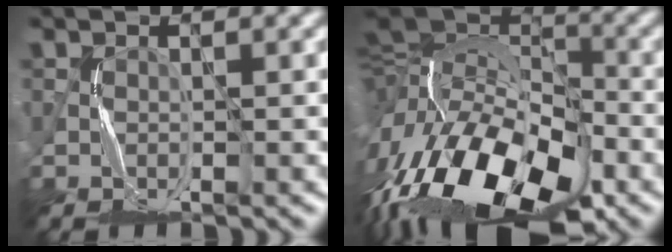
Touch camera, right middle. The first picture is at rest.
{"total": 18.7, "force": [-8.5, 10.8, 12.7], "torque": [-0.245, 0.000, -0.136]}